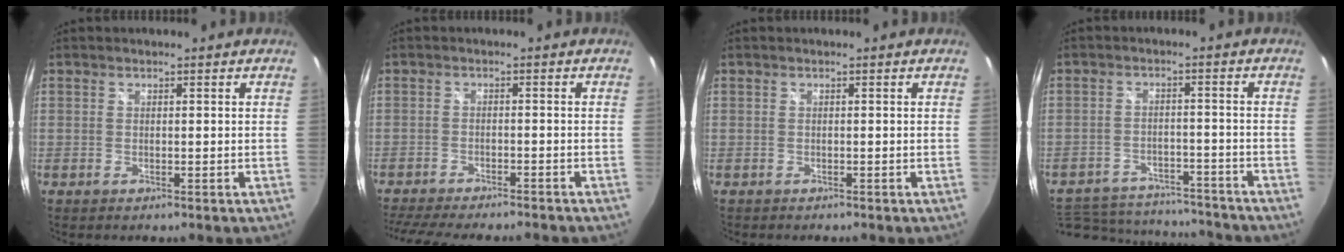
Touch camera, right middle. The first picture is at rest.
{"total": 13.9, "force": [-12.2, 2.4, 6.2], "torque": [-0.135, -0.022, -0.184]}
{"total": 0.7, "force": [-0.6, 0.4, -0.1], "torque": [-0.001, 0.002, -0.011]}
{"total": 19.7, "force": [-16.6, 7.4, 7.4], "torque": [-0.169, 0.006, -0.223]}